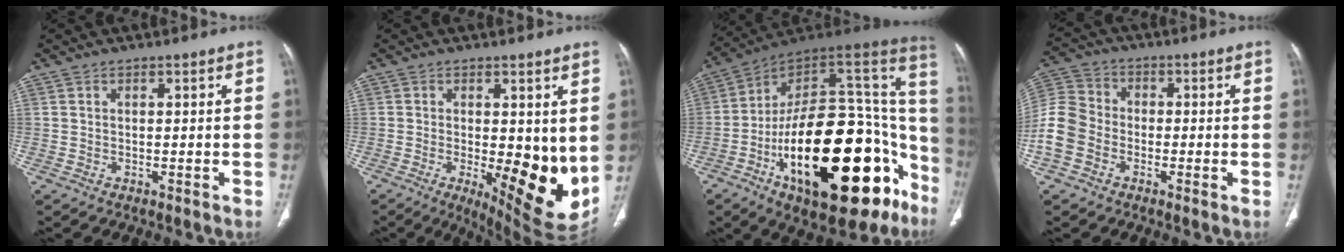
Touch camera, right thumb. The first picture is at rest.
{"total": 14.1, "force": [-1.1, 5.3, 13.1], "torque": [-0.167, -0.034, -0.003]}
{"total": 37.7, "force": [-13.7, 17.3, 30.5], "torque": [-0.340, 0.079, -0.208]}
{"total": 9.3, "force": [-3.0, 7.5, 4.6], "torque": [-0.093, 0.024, -0.065]}